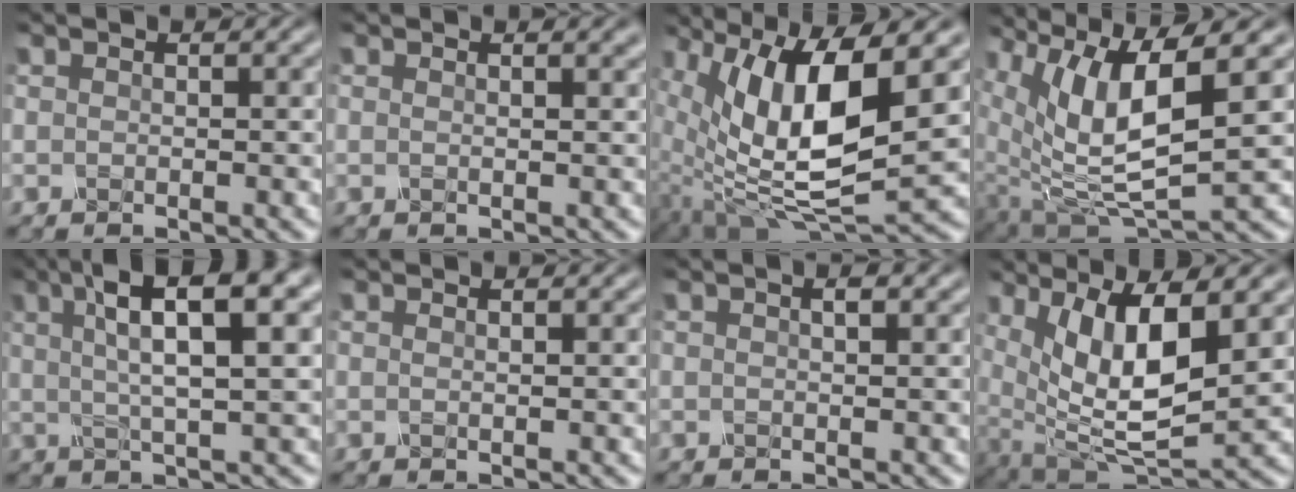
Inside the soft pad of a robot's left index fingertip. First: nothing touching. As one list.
[{"total": 2.6, "force": [1.5, 1.2, 1.8], "torque": [0.003, 0.016, 0.001]}, {"total": 11.8, "force": [3.0, 4.0, 10.7], "torque": [-0.205, -0.008, 0.067]}, {"total": 9.6, "force": [3.2, 3.6, 8.3], "torque": [-0.178, -0.007, 0.072]}, {"total": 9.5, "force": [3.4, 2.3, 8.5], "torque": [-0.136, 0.018, 0.060]}, {"total": 0.5, "force": [0.2, 0.2, 0.4], "torque": [0.000, 0.001, -0.002]}, {"total": 1.8, "force": [0.8, 0.8, 1.5], "torque": [-0.008, 0.009, -0.004]}, {"total": 9.5, "force": [2.1, 3.5, 8.6], "torque": [-0.165, -0.012, 0.049]}]